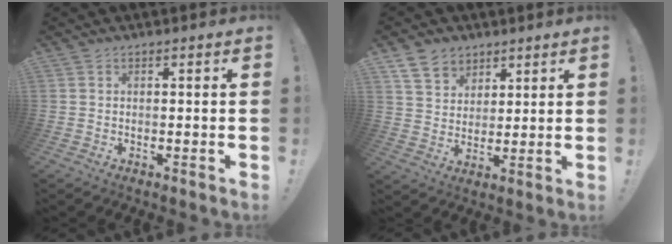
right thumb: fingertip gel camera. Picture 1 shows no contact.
{"total": 8.5, "force": [5.7, 5.9, 2.3], "torque": [-0.040, -0.032, 0.112]}